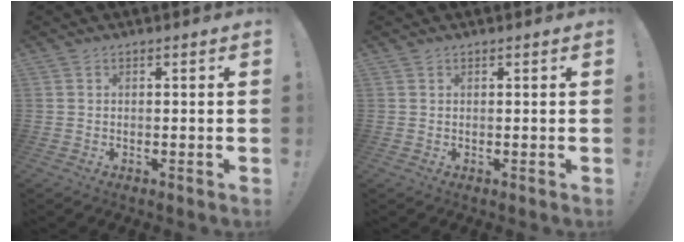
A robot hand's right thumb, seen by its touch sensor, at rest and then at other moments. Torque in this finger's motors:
{"motor_torque": [-0.13, 0.06, 0.05, -0.03, 0.00]}